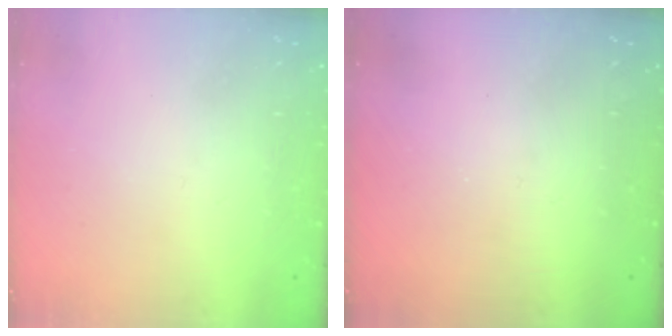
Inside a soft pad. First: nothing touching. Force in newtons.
{"total": 0.0}